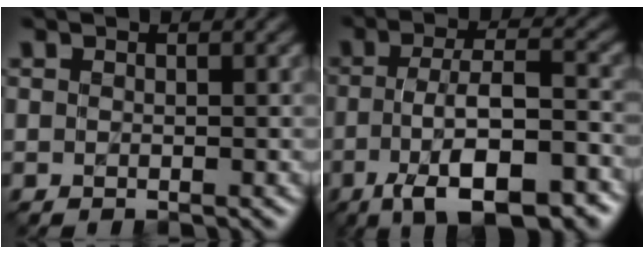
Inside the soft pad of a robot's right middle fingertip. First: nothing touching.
{"total": 10.3, "force": [-4.6, 3.6, 8.5], "torque": [-0.144, -0.003, -0.071]}